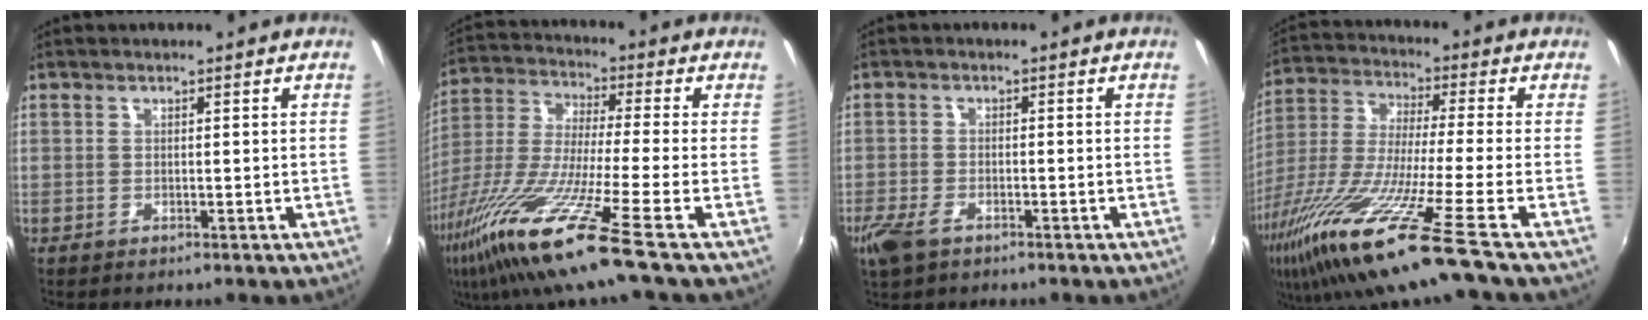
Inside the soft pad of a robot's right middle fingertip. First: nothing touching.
{"total": 18.1, "force": [-11.3, -0.9, 14.1], "torque": [-0.292, -0.048, -0.216]}
{"total": 5.2, "force": [-3.3, 2.6, 3.2], "torque": [-0.085, -0.013, -0.063]}
{"total": 19.1, "force": [-12.2, -1.3, 14.7], "torque": [-0.284, -0.062, -0.225]}